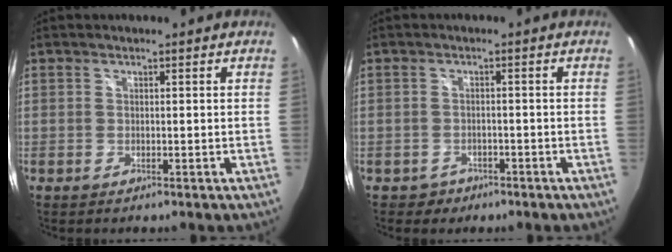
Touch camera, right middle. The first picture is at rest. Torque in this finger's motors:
{"motor_torque": [-0.12, -0.16, -0.02, -0.01]}